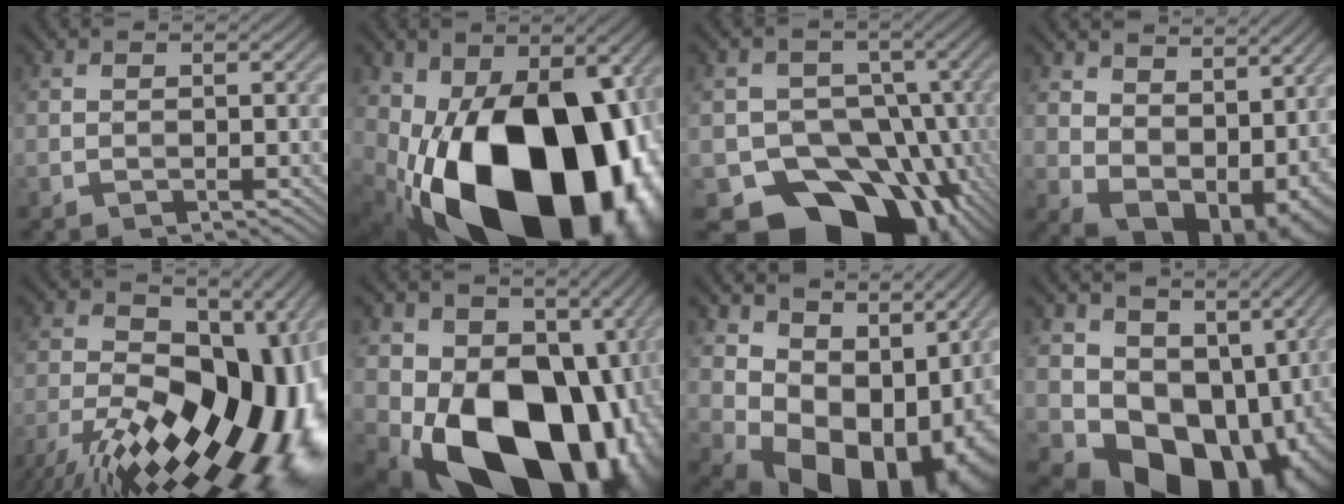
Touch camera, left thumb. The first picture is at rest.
{"total": 22.0, "force": [-4.9, 14.3, 16.0], "torque": [-0.293, -0.053, -0.052]}
{"total": 19.2, "force": [-9.0, 14.8, 8.4], "torque": [-0.125, -0.032, -0.142]}
{"total": 12.3, "force": [3.2, 8.4, 8.4], "torque": [-0.149, -0.031, 0.075]}
{"total": 20.0, "force": [-6.9, 10.5, 15.6], "torque": [-0.244, -0.004, -0.116]}
{"total": 21.3, "force": [-3.6, 15.5, 14.1], "torque": [-0.249, -0.042, -0.042]}
{"total": 15.4, "force": [2.2, 11.8, 9.6], "torque": [-0.140, -0.031, 0.077]}
{"total": 17.4, "force": [-0.9, 13.7, 10.8], "torque": [-0.176, -0.044, 0.028]}